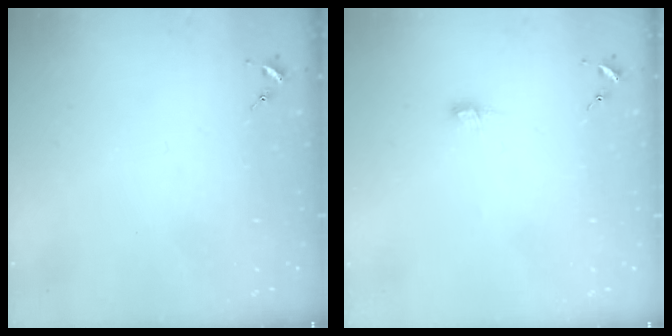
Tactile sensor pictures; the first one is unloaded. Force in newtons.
{"total": 4.3, "press": 4.2, "slide": 0.5}